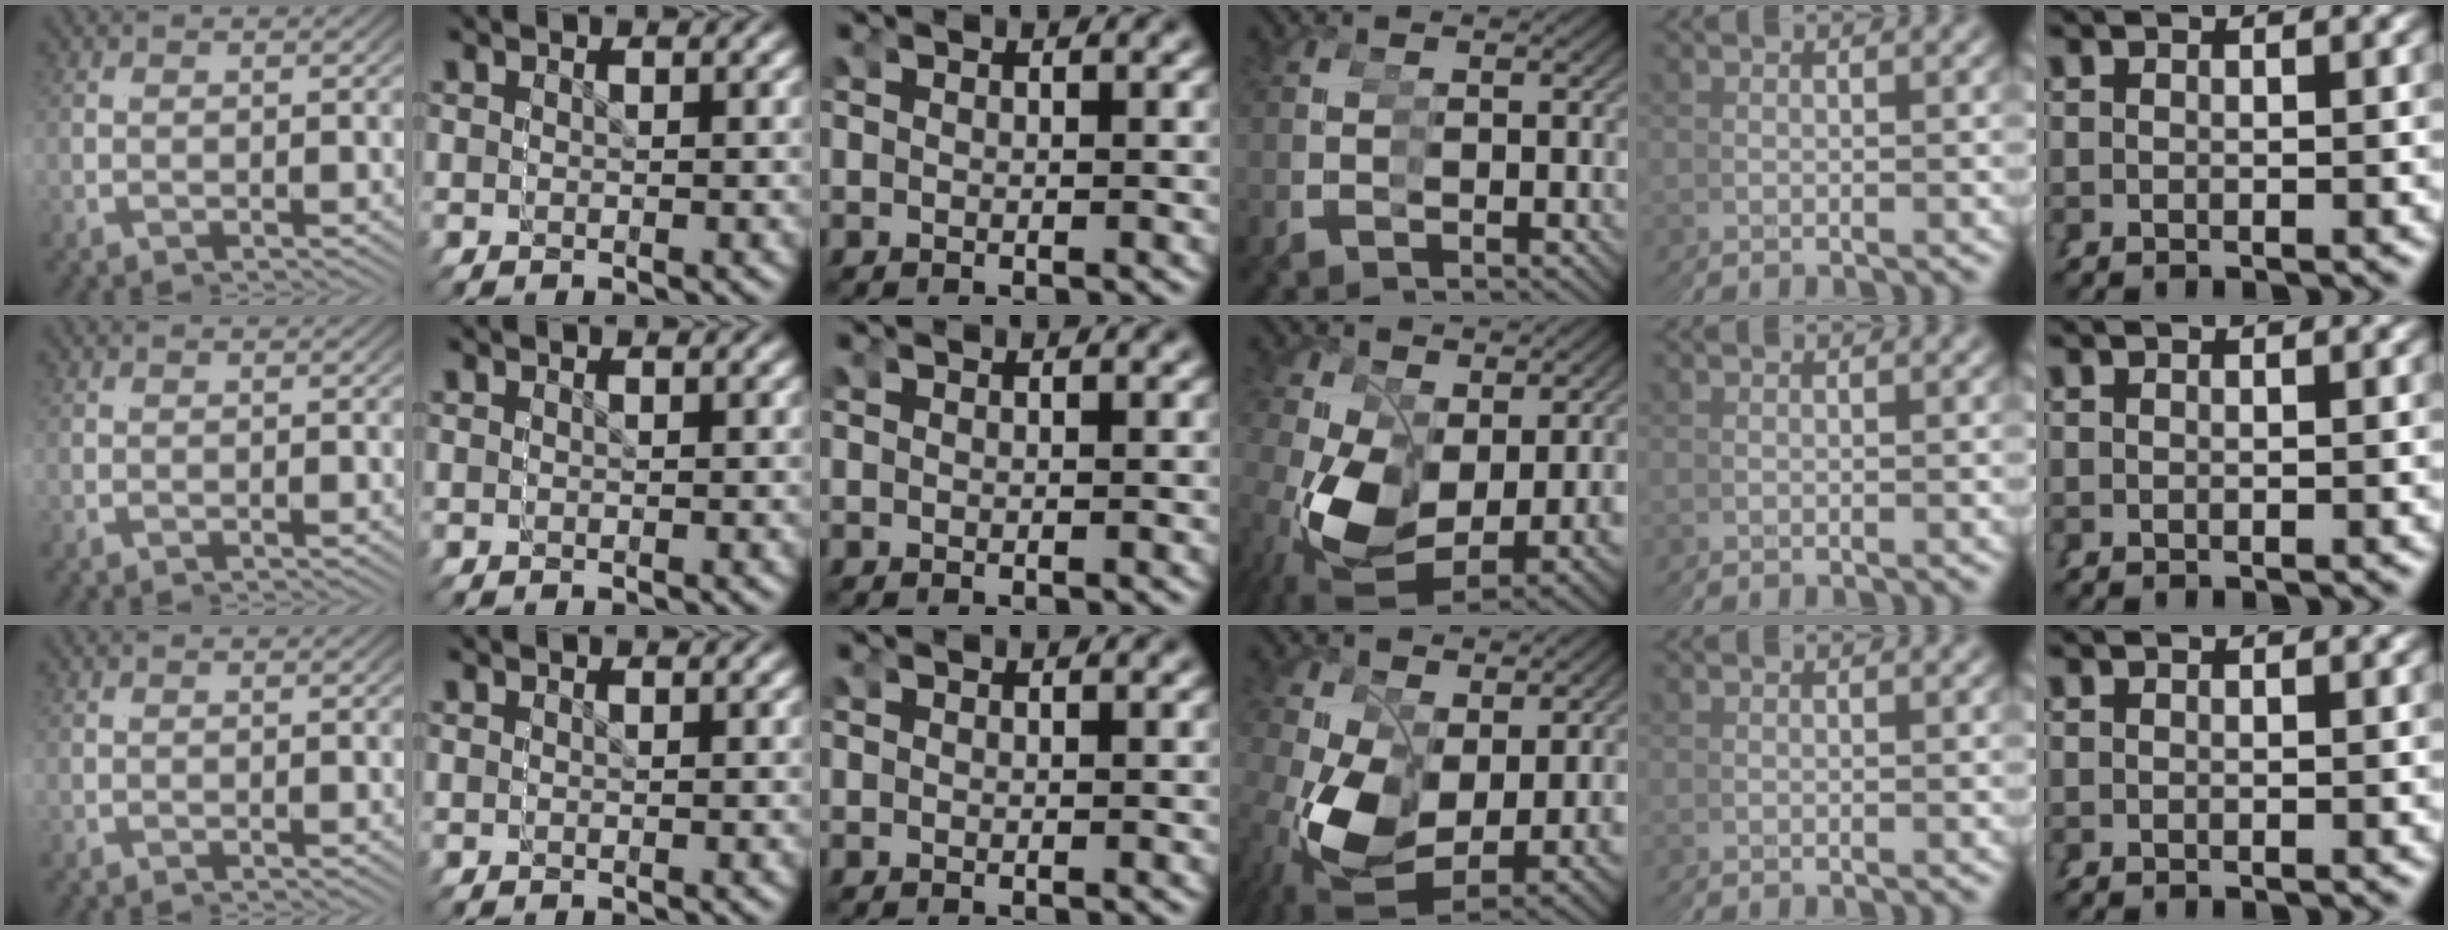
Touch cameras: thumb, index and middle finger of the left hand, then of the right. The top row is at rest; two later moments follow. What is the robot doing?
{"motion": "grasp_and_lifting", "object": "stress ball aka squeeze ball"}